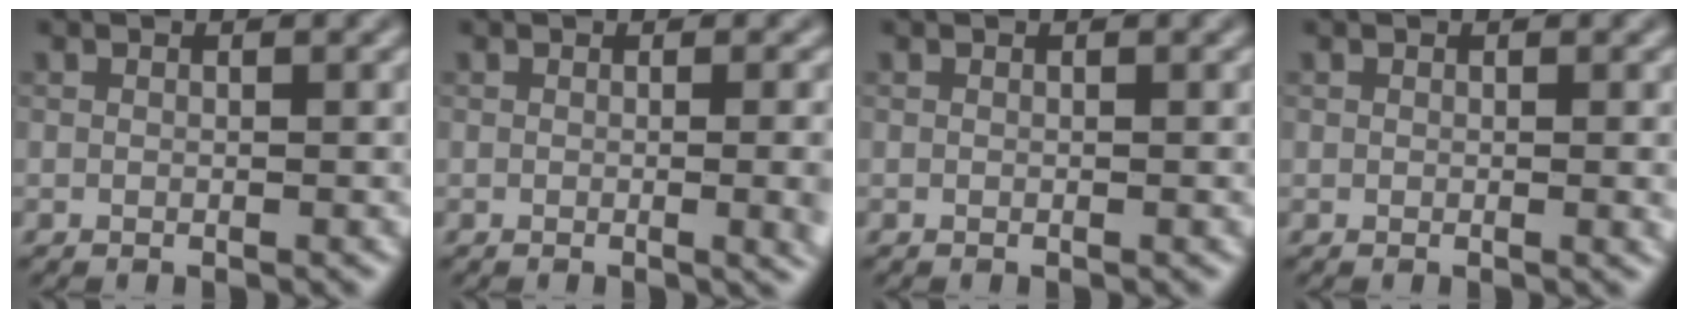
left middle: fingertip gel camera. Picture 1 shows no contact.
{"total": 4.5, "force": [-0.2, 1.8, 4.1], "torque": [-0.031, -0.004, 0.000]}
{"total": 0.0}
{"total": 0.9, "force": [0.2, 0.3, 0.8], "torque": [-0.008, -0.005, 0.003]}